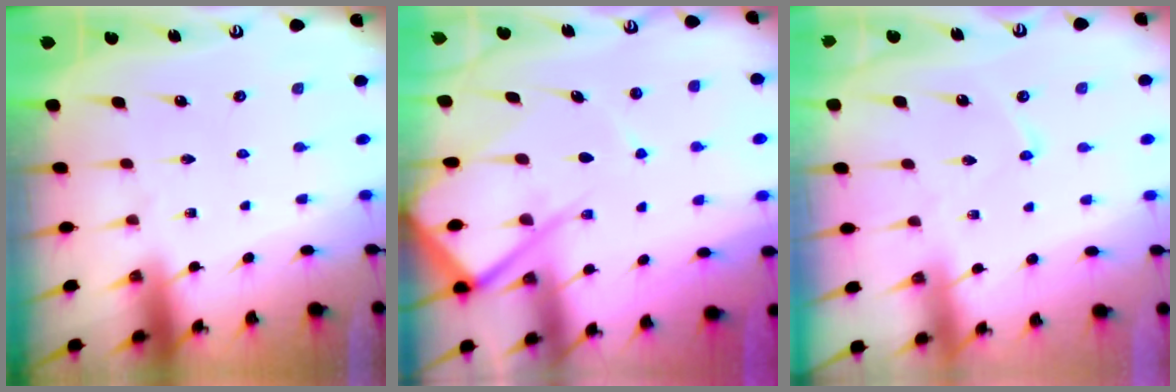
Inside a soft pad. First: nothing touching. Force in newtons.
{"total": 13.2, "press": 13.2, "slide": 1.4}
{"total": 4.0, "press": 4.0, "slide": 0.3}